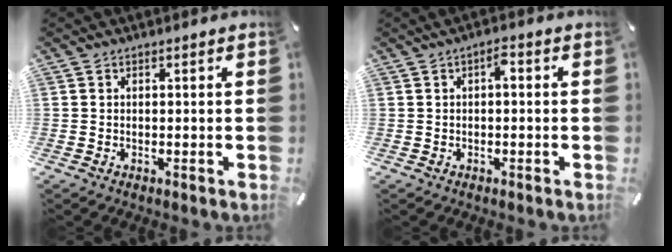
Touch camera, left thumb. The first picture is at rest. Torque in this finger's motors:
{"motor_torque": [0.40, 0.48, 0.13, -0.24, 0.10]}